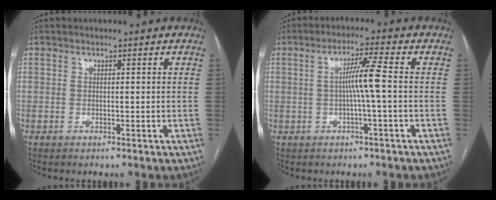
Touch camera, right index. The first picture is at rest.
{"total": 5.0, "force": [-0.2, -1.0, 4.9], "torque": [-0.087, 0.008, -0.001]}